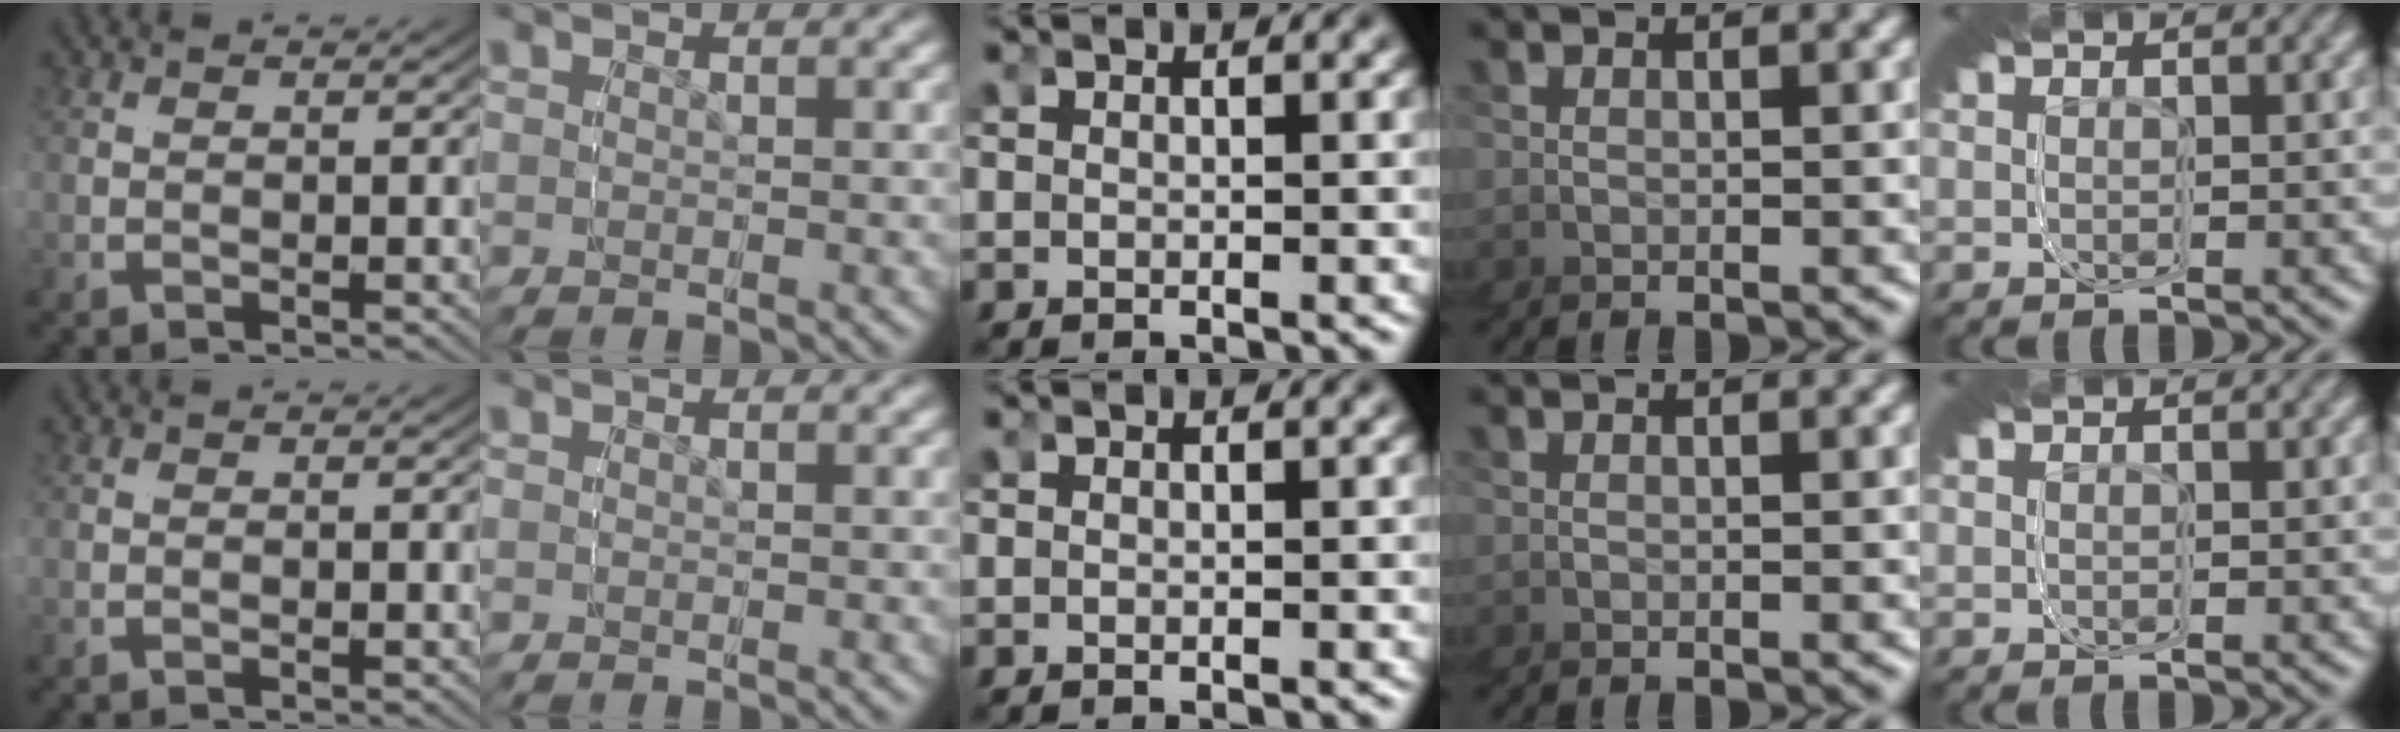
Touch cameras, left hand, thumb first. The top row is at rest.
{}